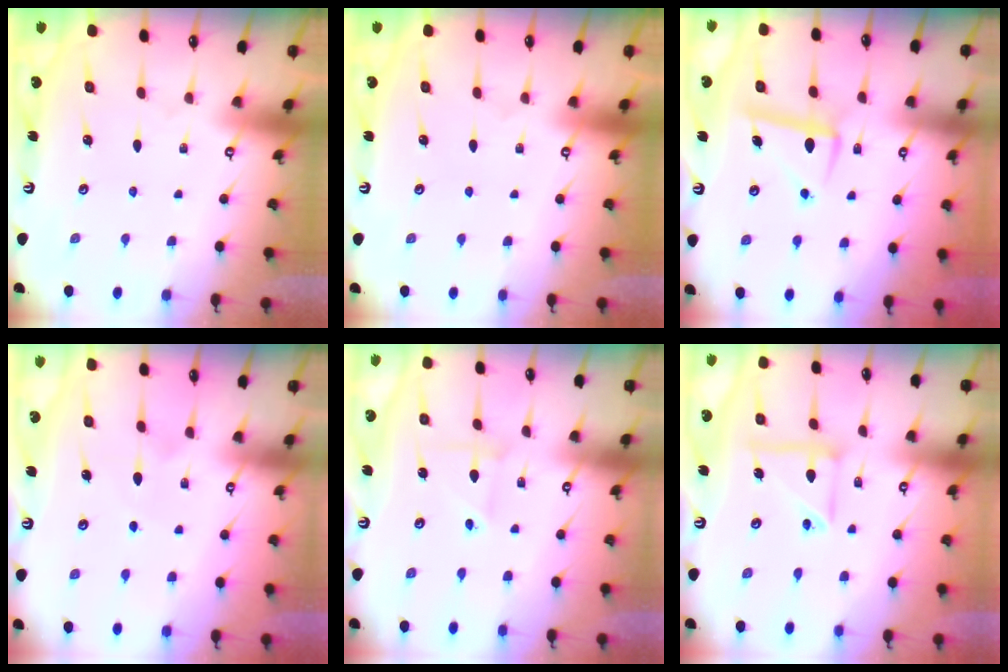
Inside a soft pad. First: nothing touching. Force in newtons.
{"total": 0.0}
{"total": 7.2, "press": 6.9, "slide": 1.9}
{"total": 4.9, "press": 4.9, "slide": 0.6}
{"total": 2.4, "press": 2.4, "slide": 0.2}
{"total": 9.1, "press": 9.1, "slide": 0.8}